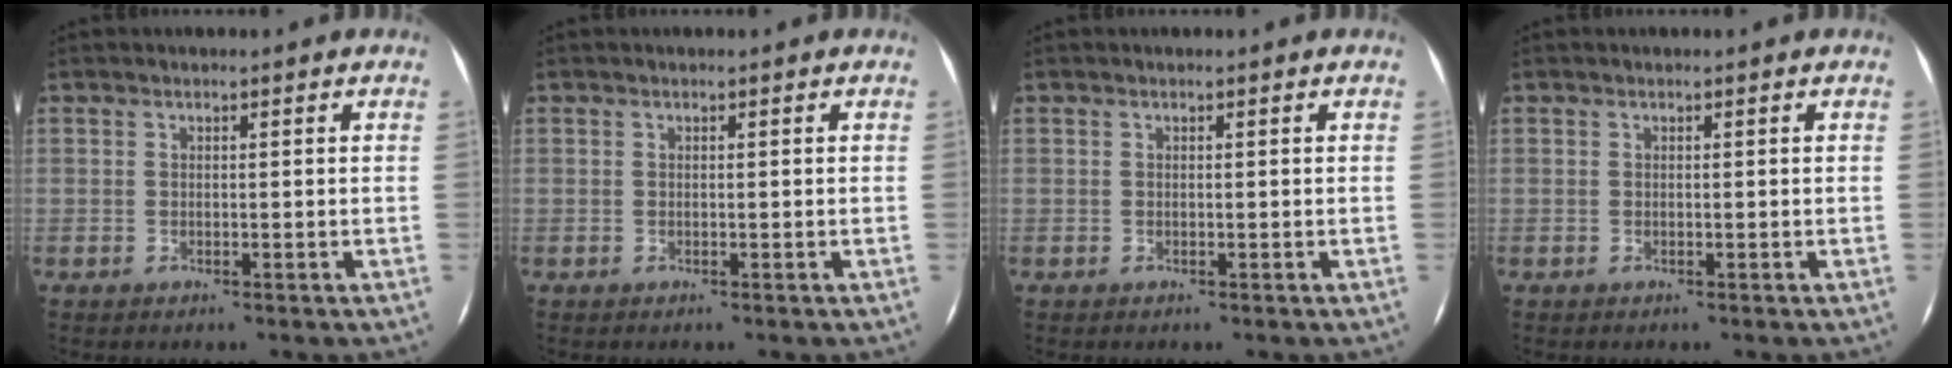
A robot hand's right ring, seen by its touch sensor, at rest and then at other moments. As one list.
[{"total": 0.0}, {"total": 0.0}, {"total": 0.0}]